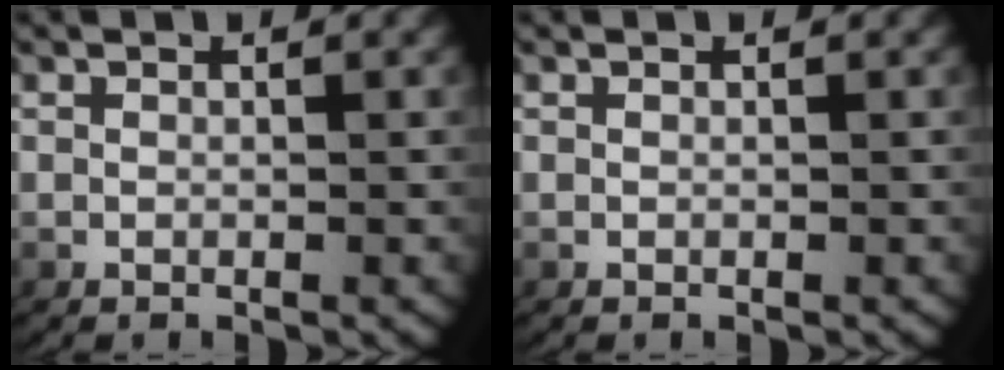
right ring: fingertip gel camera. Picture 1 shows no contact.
{"total": 0.0}